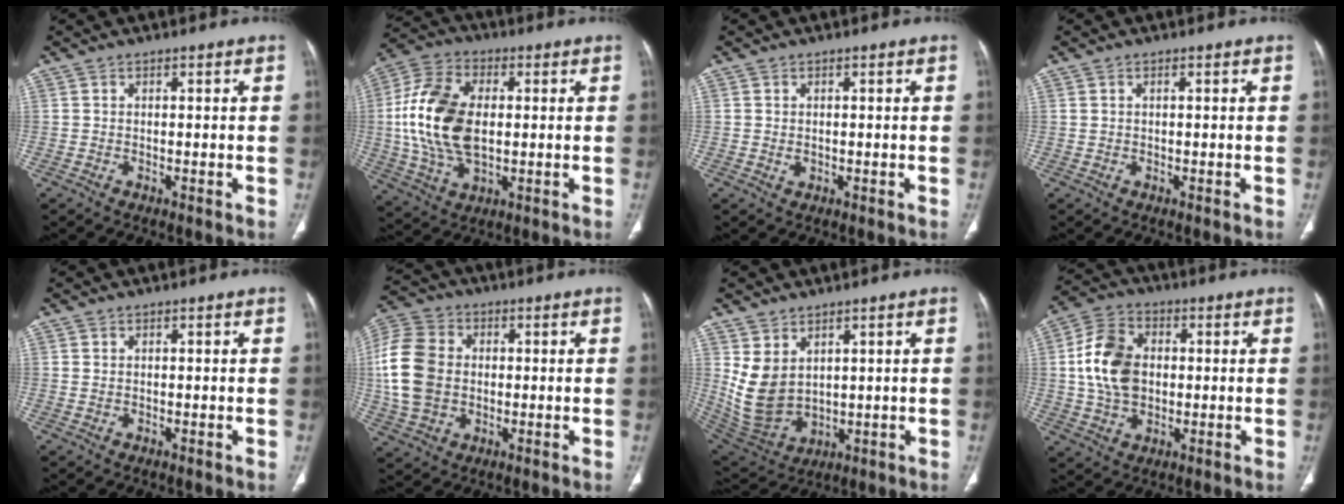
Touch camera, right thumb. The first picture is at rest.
{"total": 17.2, "force": [0.8, 10.4, 13.7], "torque": [-0.271, 0.009, 0.017]}
{"total": 1.0, "force": [0.1, 0.8, 0.5], "torque": [-0.004, 0.001, 0.005]}
{"total": 0.5, "force": [0.2, 0.3, 0.4], "torque": [-0.007, 0.005, 0.007]}
{"total": 0.5, "force": [0.3, 0.4, 0.2], "torque": [0.003, 0.001, 0.005]}
{"total": 14.6, "force": [0.5, 11.1, 9.5], "torque": [-0.183, 0.016, 0.008]}
{"total": 10.3, "force": [3.2, 7.2, 6.7], "torque": [-0.117, -0.018, 0.093]}
{"total": 12.7, "force": [0.8, 9.1, 8.8], "torque": [-0.147, 0.015, 0.015]}